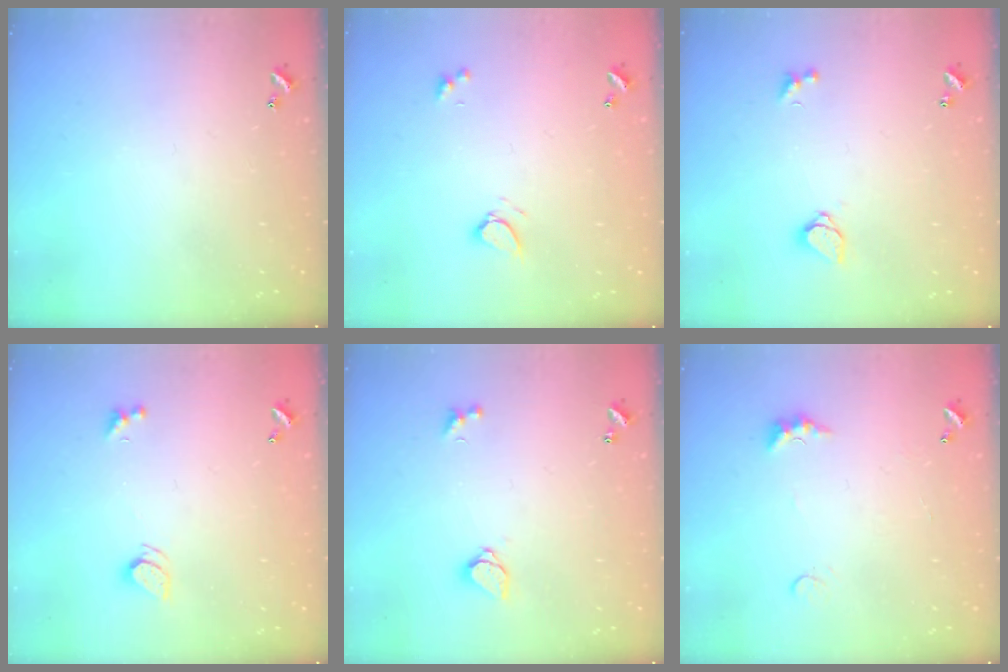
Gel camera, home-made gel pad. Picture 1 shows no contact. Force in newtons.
{"total": 2.6, "press": 2.6, "slide": 0.4}
{"total": 1.5, "press": 1.5, "slide": 0.4}
{"total": 2.2, "press": 2.2, "slide": 0.3}
{"total": 1.5, "press": 1.5, "slide": 0.4}
{"total": 0.8, "press": 0.7, "slide": 0.4}